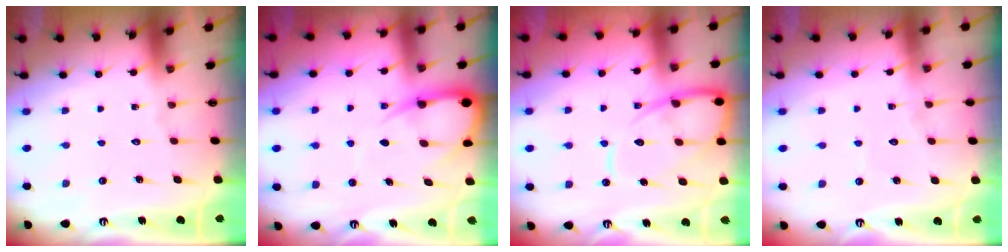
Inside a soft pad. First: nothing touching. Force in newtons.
{"total": 7.9, "press": 7.9, "slide": 0.8}
{"total": 11.9, "press": 11.8, "slide": 1.2}
{"total": 3.6, "press": 3.6, "slide": 0.4}